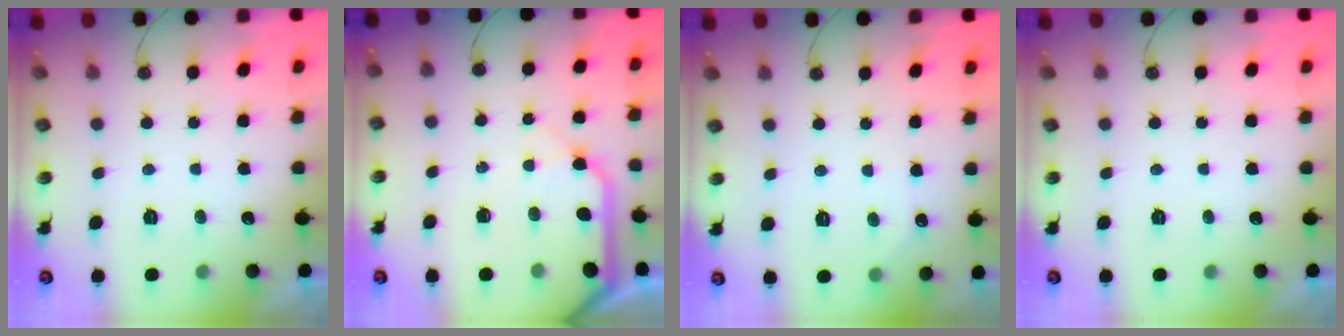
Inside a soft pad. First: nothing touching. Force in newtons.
{"total": 12.1, "press": 12.0, "slide": 1.4}
{"total": 2.7, "press": 2.6, "slide": 0.4}
{"total": 0.0}